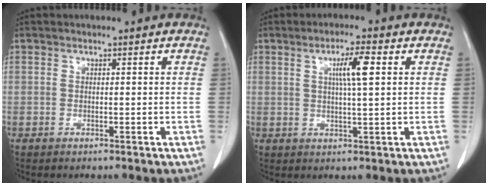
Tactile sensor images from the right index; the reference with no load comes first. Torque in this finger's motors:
{"motor_torque": [0.23, 0.04, 0.10, 0.03]}